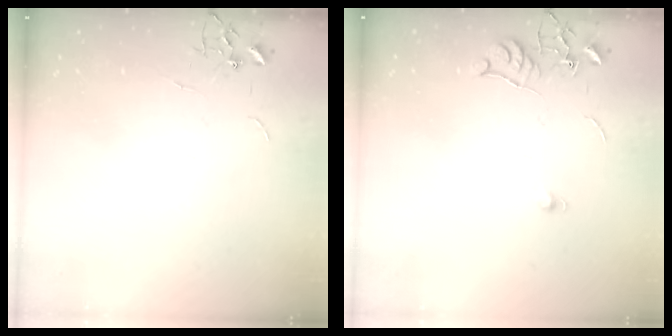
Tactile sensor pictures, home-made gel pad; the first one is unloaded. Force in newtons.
{"total": 6.5, "press": 6.4, "slide": 0.6}